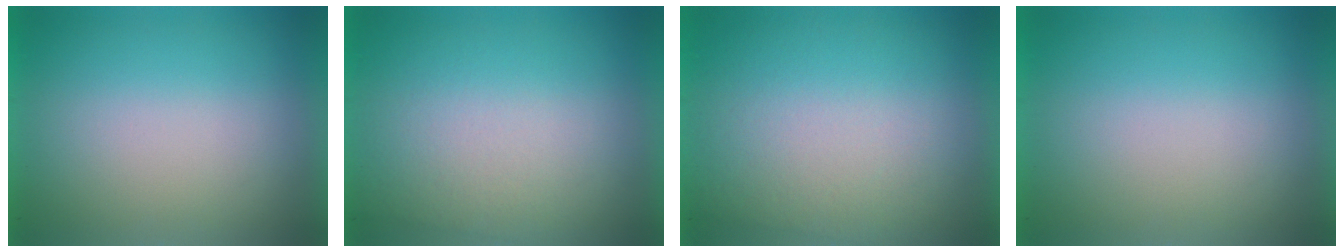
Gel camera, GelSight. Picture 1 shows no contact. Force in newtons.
{"total": 2.4}
{"total": 3.2}
{"total": 0.0}